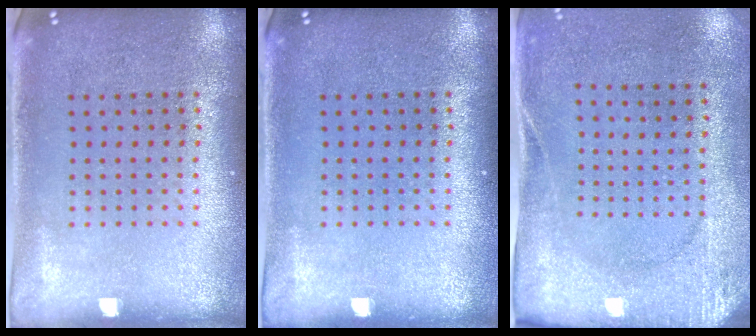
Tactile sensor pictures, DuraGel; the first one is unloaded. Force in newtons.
{"total": 0.0}
{"total": 2.7, "press": 2.0, "slide": 1.7}